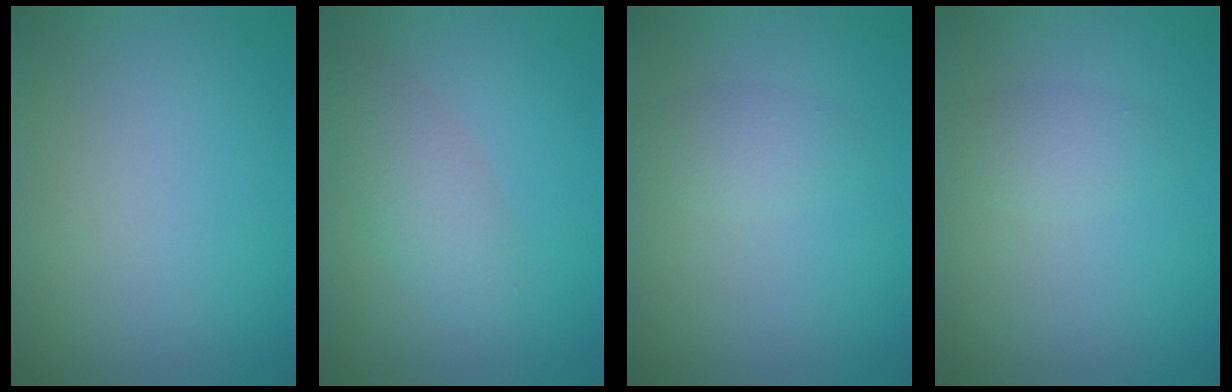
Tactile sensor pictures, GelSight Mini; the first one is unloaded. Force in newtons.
{"total": 2.8, "press": 2.8, "slide": 0.0}
{"total": 1.8, "press": 1.8, "slide": 0.2}
{"total": 1.8, "press": 1.8, "slide": 0.2}